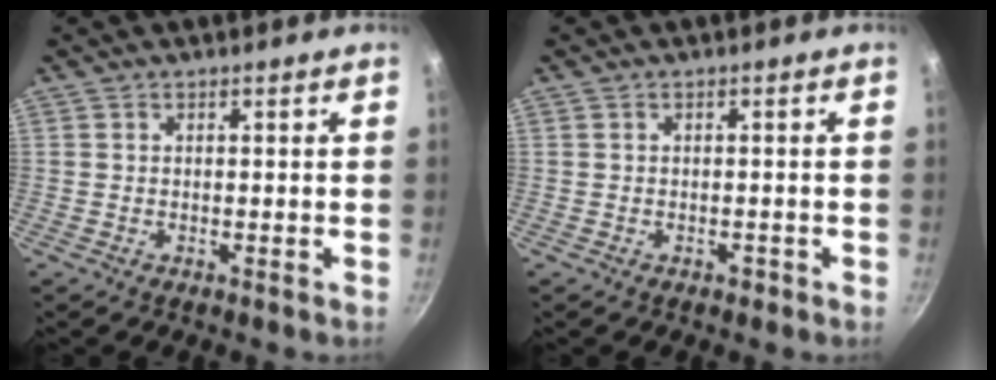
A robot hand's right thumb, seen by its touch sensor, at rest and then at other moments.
{"total": 0.9, "force": [-0.5, 0.6, 0.4], "torque": [0.000, 0.002, -0.009]}